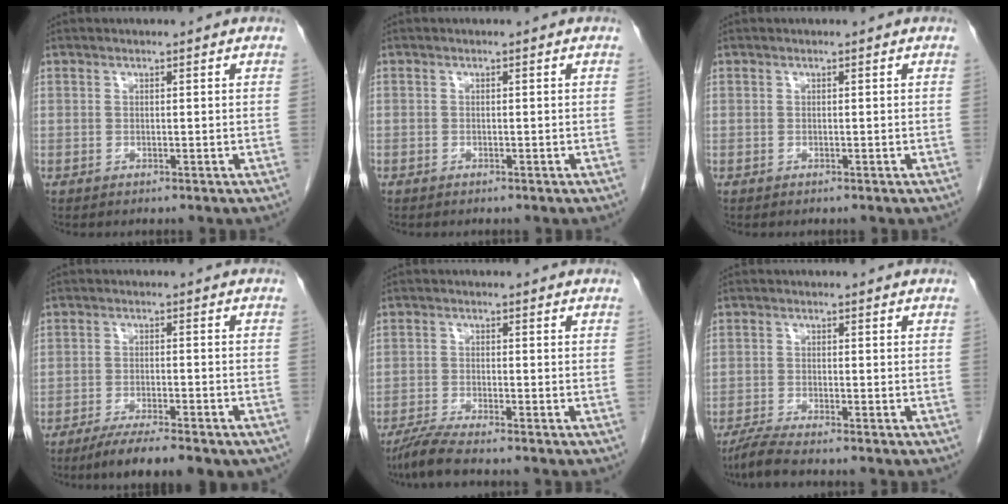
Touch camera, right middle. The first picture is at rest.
{"total": 0.5, "force": [-0.4, 0.3, 0.0], "torque": [-0.006, 0.003, -0.009]}
{"total": 0.0}
{"total": 10.5, "force": [-8.0, 2.0, 6.5], "torque": [-0.093, -0.015, -0.116]}
{"total": 4.4, "force": [-3.7, -0.5, 2.2], "torque": [-0.052, -0.018, -0.076]}
{"total": 3.5, "force": [-3.1, -0.4, 1.7], "torque": [-0.044, -0.015, -0.063]}